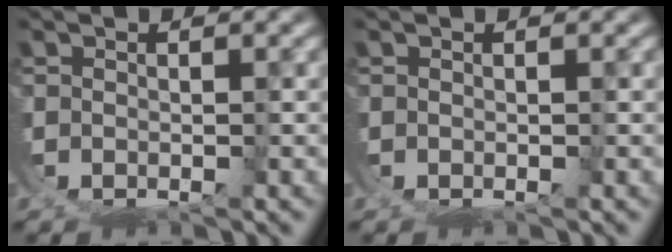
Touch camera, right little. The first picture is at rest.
{"total": 0.0}